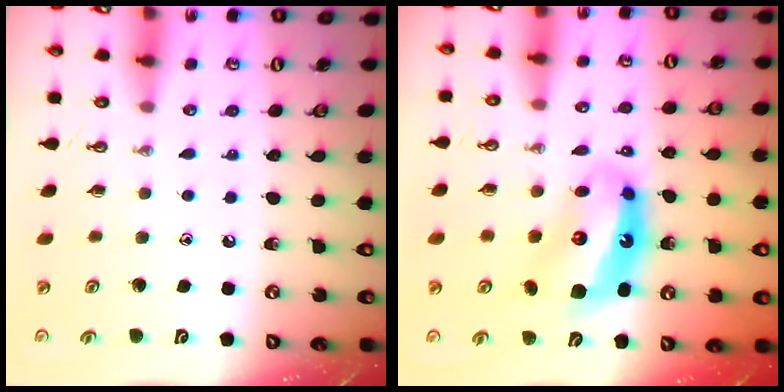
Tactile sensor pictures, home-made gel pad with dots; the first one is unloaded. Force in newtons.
{"total": 11.3, "press": 11.2, "slide": 1.0}